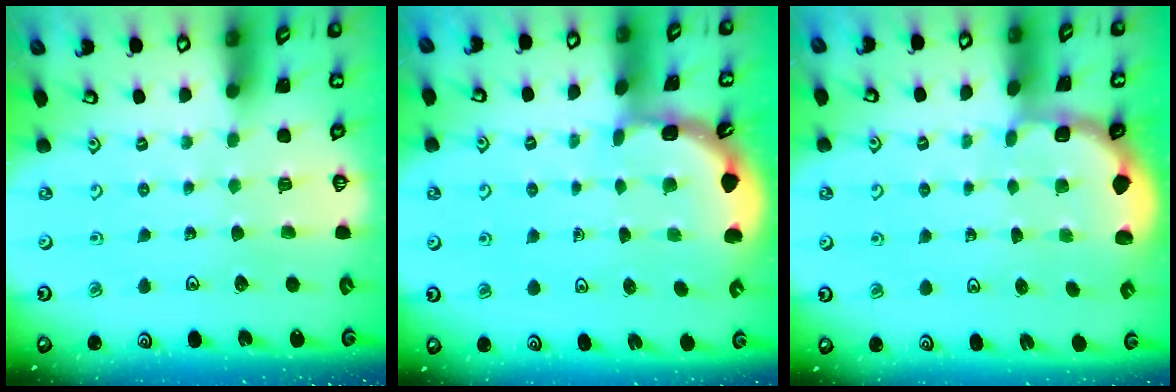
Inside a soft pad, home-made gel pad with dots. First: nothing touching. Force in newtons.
{"total": 2.2, "press": 2.2, "slide": 0.4}
{"total": 1.9, "press": 1.8, "slide": 0.7}